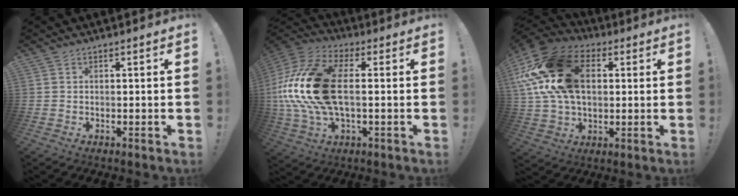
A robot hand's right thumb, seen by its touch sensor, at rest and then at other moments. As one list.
[{"total": 23.2, "force": [0.9, 12.5, 19.5], "torque": [-0.399, 0.010, 0.024]}, {"total": 24.6, "force": [5.6, 16.9, 17.0], "torque": [-0.308, -0.001, 0.108]}]